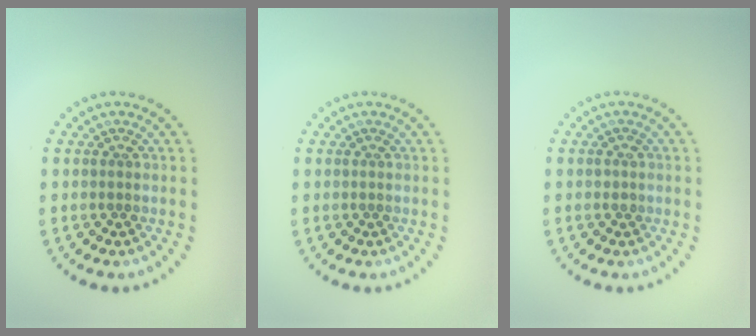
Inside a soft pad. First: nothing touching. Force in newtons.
{"total": 0.0}
{"total": 0.7, "press": 0.7, "slide": 0.3}